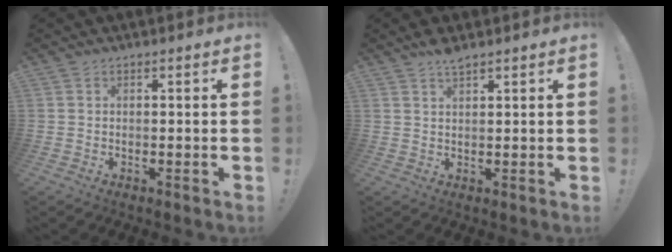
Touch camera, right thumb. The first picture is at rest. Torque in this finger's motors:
{"motor_torque": [-0.28, 0.39, 0.45, 0.10, -0.04]}